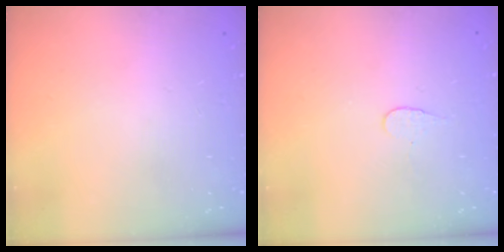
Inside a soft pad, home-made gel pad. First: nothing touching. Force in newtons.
{"total": 3.9, "press": 3.9, "slide": 0.3}